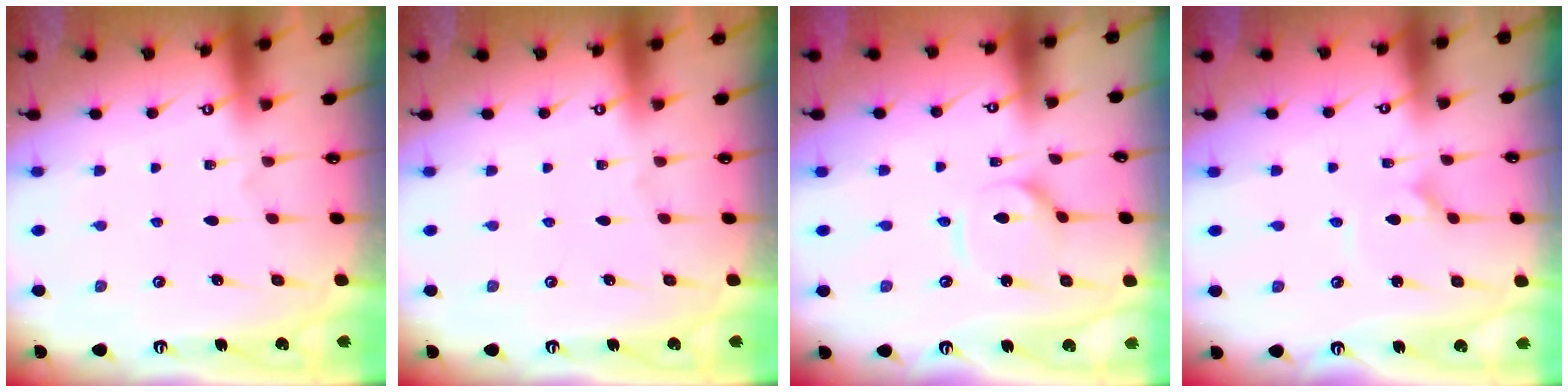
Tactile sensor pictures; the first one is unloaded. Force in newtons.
{"total": 0.0}
{"total": 4.5, "press": 4.5, "slide": 0.4}
{"total": 2.3, "press": 2.3, "slide": 0.2}